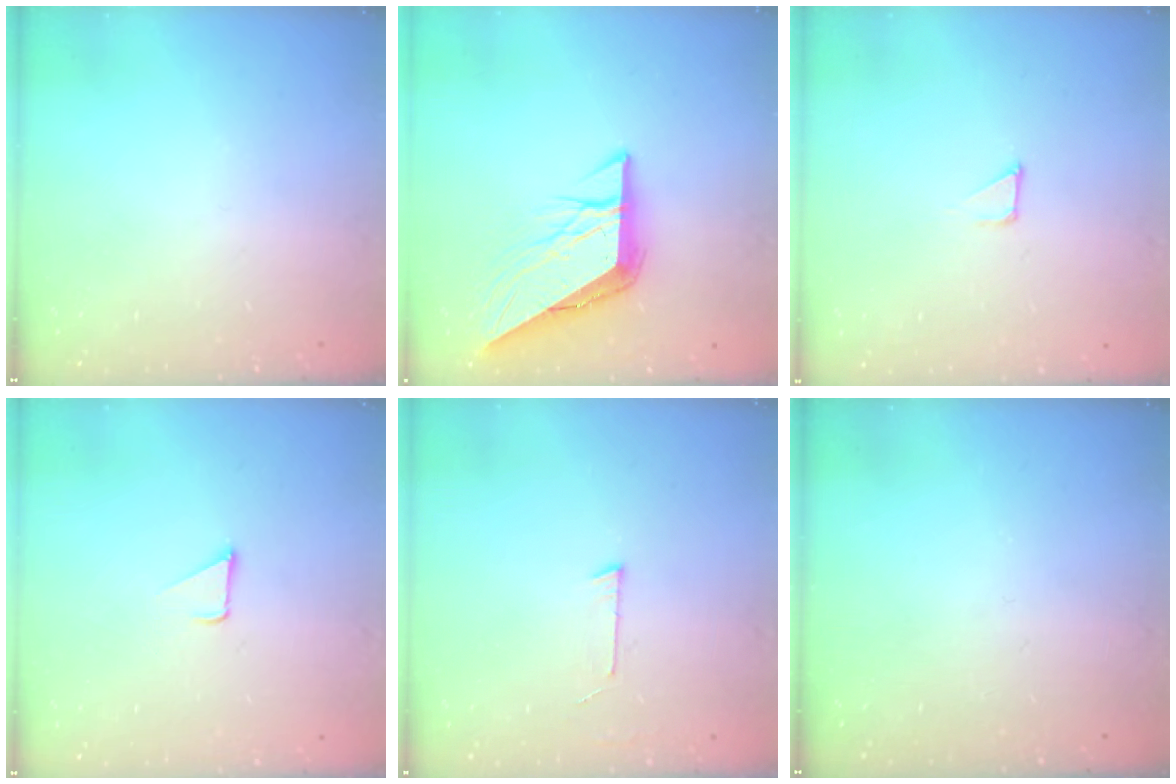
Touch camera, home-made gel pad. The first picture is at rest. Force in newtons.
{"total": 8.9, "press": 8.9, "slide": 0.9}
{"total": 1.2, "press": 1.2, "slide": 0.0}
{"total": 2.4, "press": 2.4, "slide": 0.2}
{"total": 2.7, "press": 2.7, "slide": 0.2}
{"total": 0.0}